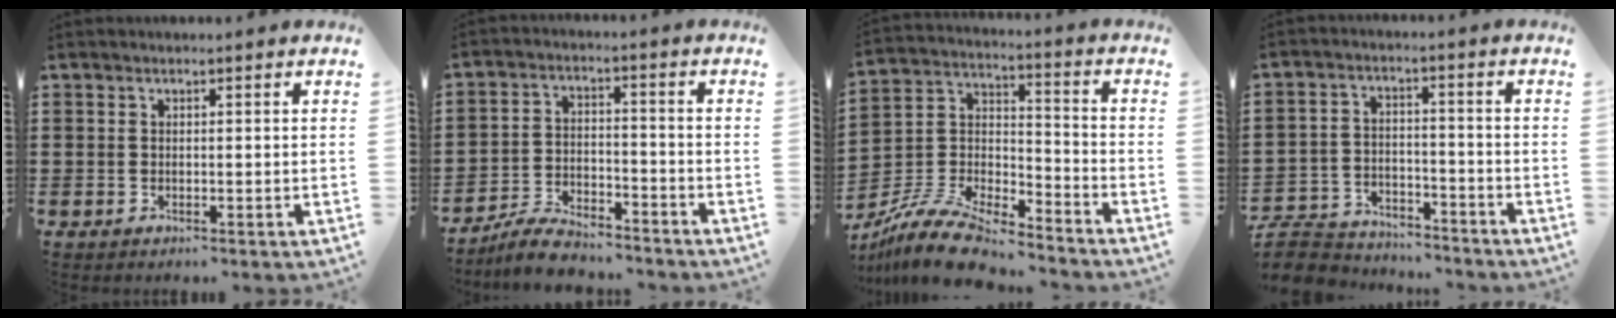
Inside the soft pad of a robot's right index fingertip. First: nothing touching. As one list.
[{"total": 5.9, "force": [-5.6, 1.0, 1.5], "torque": [-0.028, 0.012, -0.108]}, {"total": 10.7, "force": [-9.6, 2.0, 4.3], "torque": [-0.099, 0.018, -0.195]}, {"total": 6.7, "force": [-6.5, 1.3, 0.9], "torque": [-0.036, 0.010, -0.133]}]